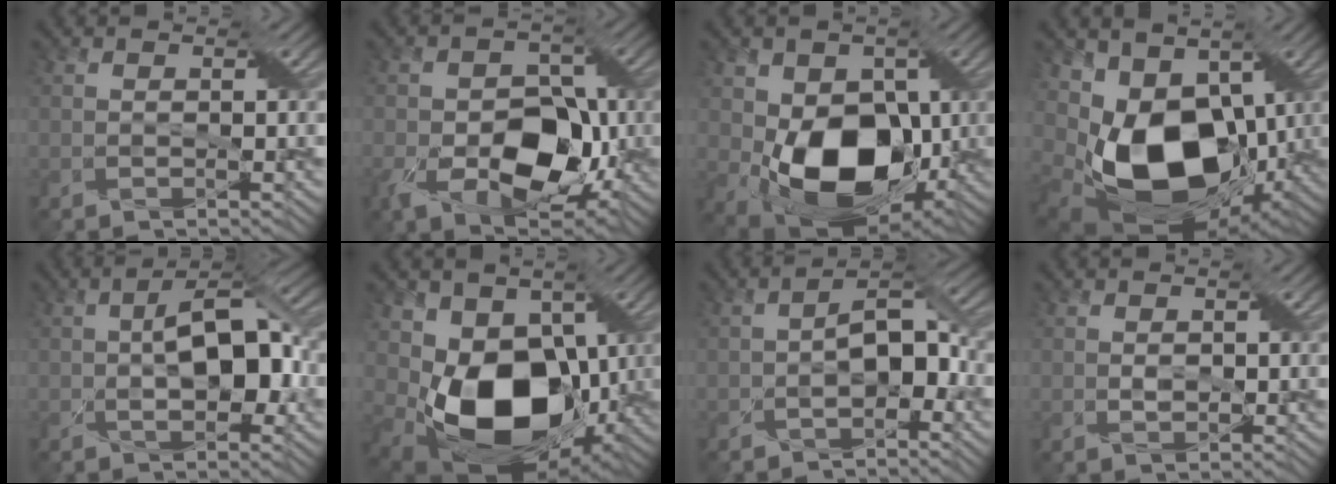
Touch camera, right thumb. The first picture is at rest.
{"total": 12.1, "force": [-3.5, 7.8, 8.5], "torque": [-0.149, -0.028, -0.054]}
{"total": 13.5, "force": [-1.1, 9.4, 9.6], "torque": [-0.168, -0.027, -0.019]}
{"total": 16.4, "force": [-0.2, 11.4, 11.8], "torque": [-0.249, -0.043, 0.001]}
{"total": 8.2, "force": [-0.4, 3.9, 7.2], "torque": [-0.119, 0.009, -0.011]}
{"total": 14.7, "force": [-0.4, 10.5, 10.2], "torque": [-0.188, -0.040, -0.003]}
{"total": 5.2, "force": [-1.7, 2.9, 4.0], "torque": [-0.060, 0.011, -0.031]}
{"total": 1.4, "force": [0.2, 1.0, 1.0], "torque": [-0.024, 0.000, 0.008]}